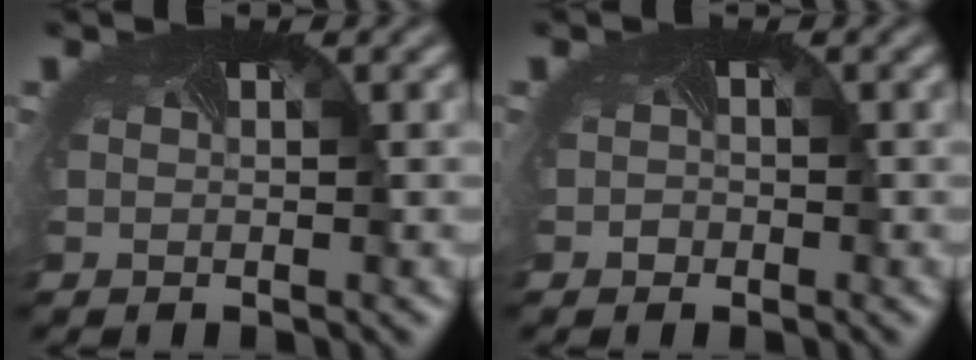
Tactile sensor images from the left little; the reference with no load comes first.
{"total": 0.8, "force": [-0.3, 0.6, -0.3], "torque": [0.008, -0.005, -0.010]}